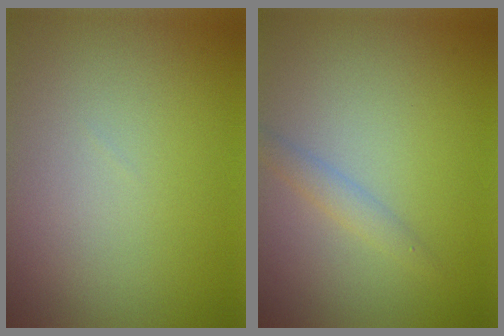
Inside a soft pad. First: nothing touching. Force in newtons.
{"total": 1.4, "press": 1.4, "slide": 0.0}